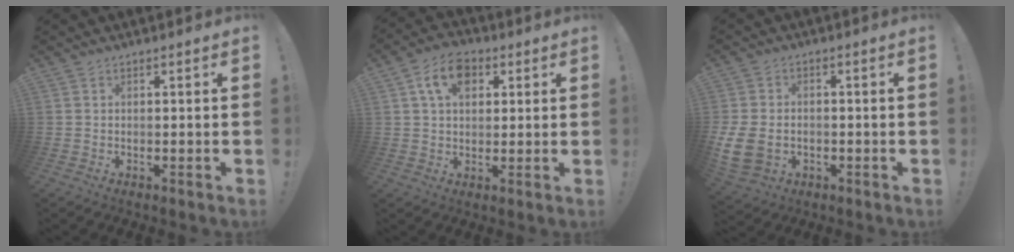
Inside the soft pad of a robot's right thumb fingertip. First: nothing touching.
{"total": 10.1, "force": [3.8, 7.0, 6.2], "torque": [-0.091, 0.004, 0.070]}
{"total": 9.3, "force": [-2.3, 7.4, 5.1], "torque": [-0.102, 0.011, -0.039]}